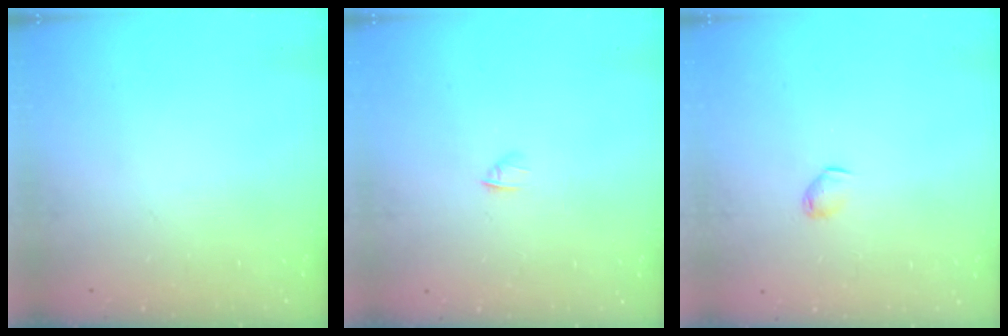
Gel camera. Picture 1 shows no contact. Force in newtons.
{"total": 1.6, "press": 1.5, "slide": 0.4}
{"total": 3.0, "press": 3.0, "slide": 0.5}